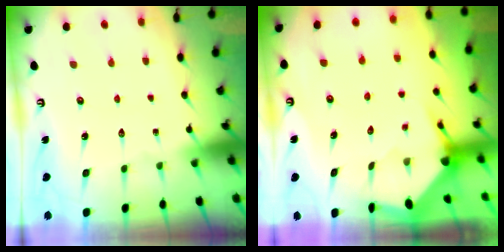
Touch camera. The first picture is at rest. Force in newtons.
{"total": 3.4, "press": 3.3, "slide": 0.4}